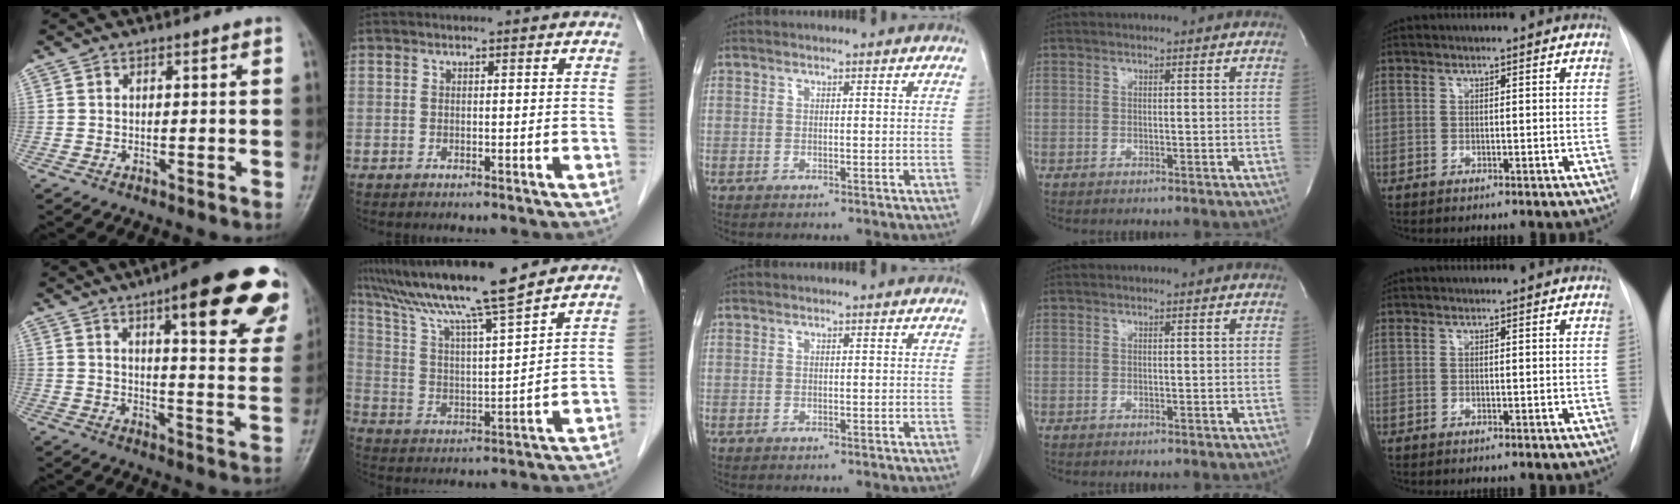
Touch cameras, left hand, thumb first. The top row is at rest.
{"thumb": {"total": 23.5, "force": [13.2, 6.0, 18.5], "torque": [-0.205, -0.043, 0.161]}, "index": {"total": 14.5, "force": [12.4, -1.2, 7.4], "torque": [-0.139, 0.009, 0.216]}}